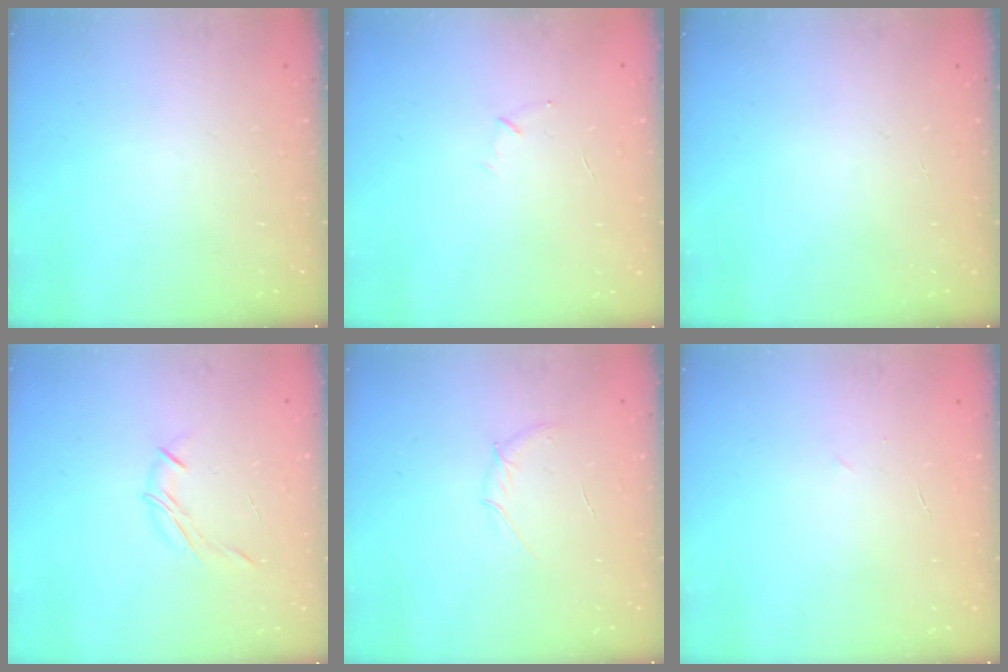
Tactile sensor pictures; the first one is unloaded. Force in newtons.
{"total": 3.7, "press": 3.6, "slide": 0.9}
{"total": 0.0}
{"total": 6.2, "press": 6.1, "slide": 1.0}
{"total": 5.3, "press": 5.2, "slide": 1.4}
{"total": 2.2, "press": 2.1, "slide": 0.6}